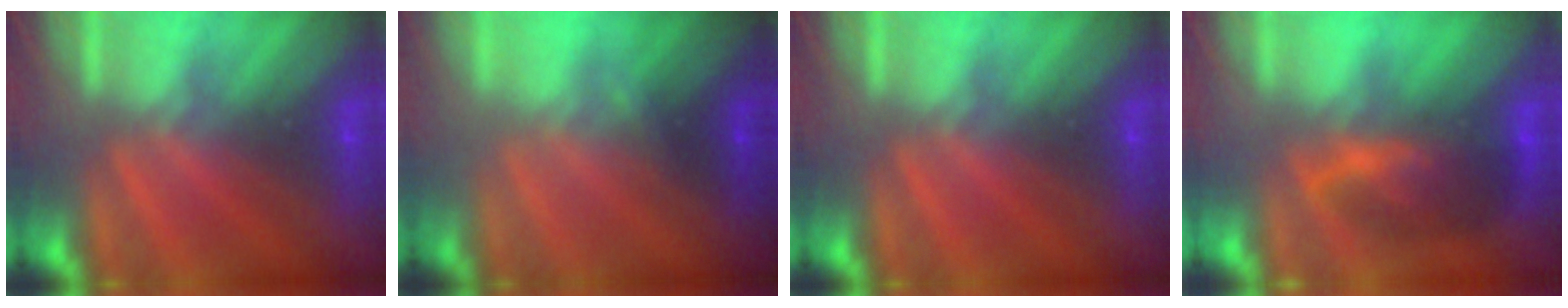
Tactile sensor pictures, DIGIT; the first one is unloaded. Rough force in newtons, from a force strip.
{"total": 1.6}
{"total": 0.0}
{"total": 9.0}